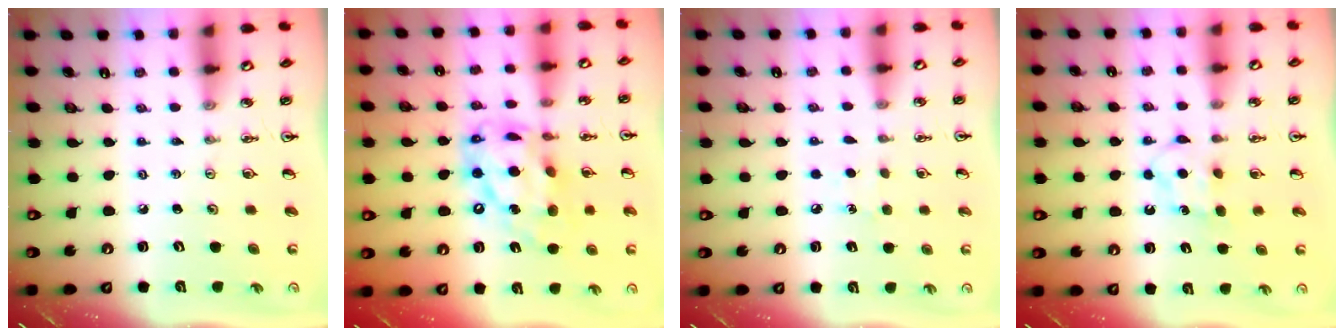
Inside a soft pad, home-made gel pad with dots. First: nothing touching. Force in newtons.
{"total": 17.1, "press": 17.0, "slide": 1.6}
{"total": 5.7, "press": 5.7, "slide": 0.6}
{"total": 5.1, "press": 5.0, "slide": 0.8}